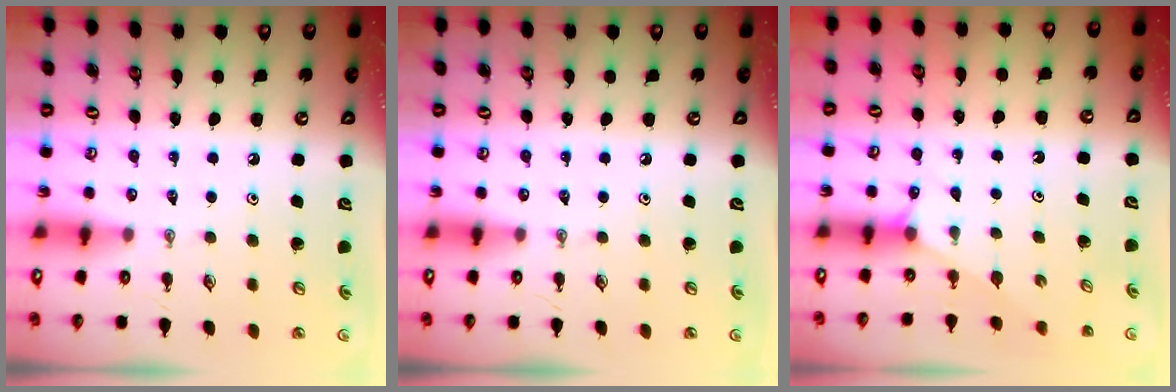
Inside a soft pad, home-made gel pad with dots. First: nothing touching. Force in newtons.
{"total": 0.0}
{"total": 1.8, "press": 1.7, "slide": 0.3}